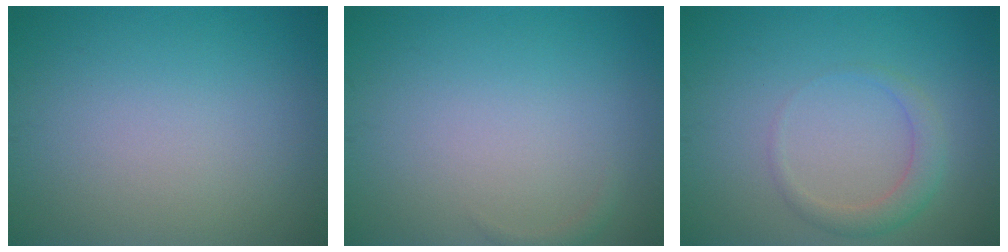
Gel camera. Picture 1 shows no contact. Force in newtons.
{"total": 0.6, "press": 0.6, "slide": 0.1}
{"total": 2.1, "press": 2.1, "slide": 0.1}